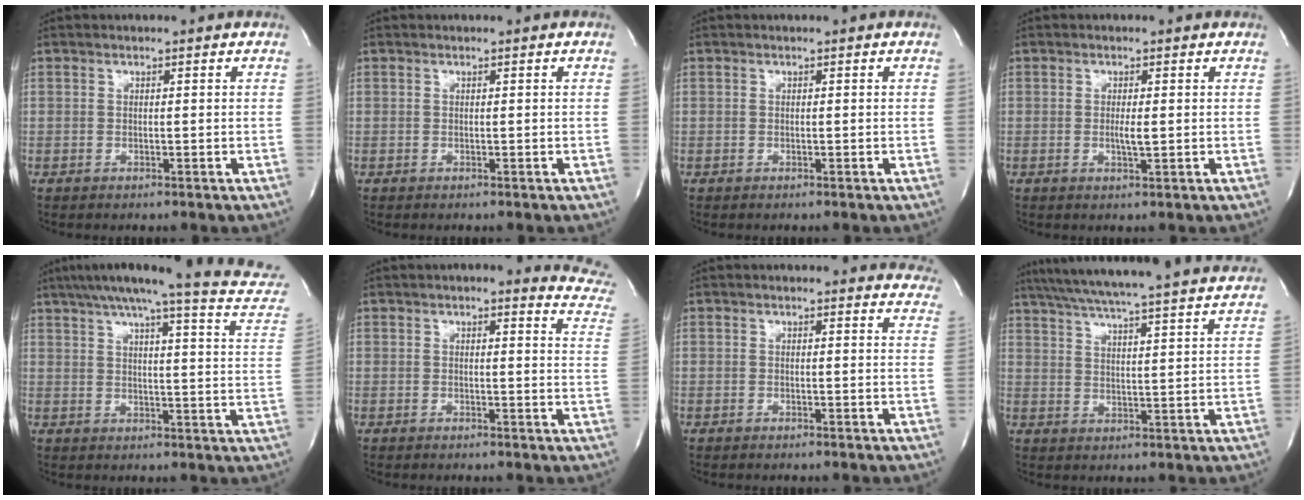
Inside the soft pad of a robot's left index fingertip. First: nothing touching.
{"total": 0.0}
{"total": 0.0}
{"total": 1.7, "force": [-0.1, 0.2, 1.7], "torque": [-0.036, -0.002, 0.000]}
{"total": 20.2, "force": [17.3, 1.4, 10.3], "torque": [-0.144, -0.022, 0.201]}
{"total": 10.9, "force": [9.8, 2.4, 4.2], "torque": [-0.016, -0.027, 0.076]}
{"total": 10.0, "force": [9.6, 2.4, 1.4], "torque": [0.020, -0.023, 0.068]}
{"total": 27.4, "force": [25.0, -0.1, 11.2], "torque": [-0.189, -0.022, 0.323]}